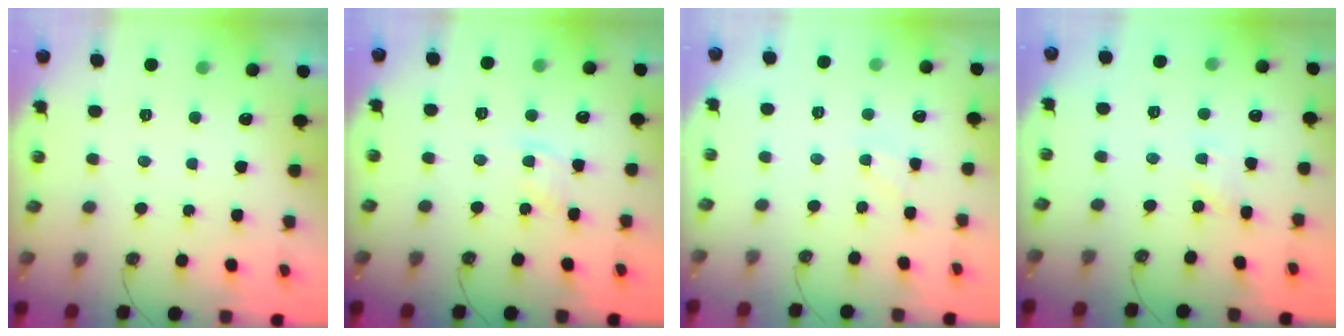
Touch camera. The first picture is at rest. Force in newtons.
{"total": 6.0, "press": 5.9, "slide": 0.6}
{"total": 2.1, "press": 2.1, "slide": 0.4}
{"total": 1.8, "press": 1.7, "slide": 0.3}